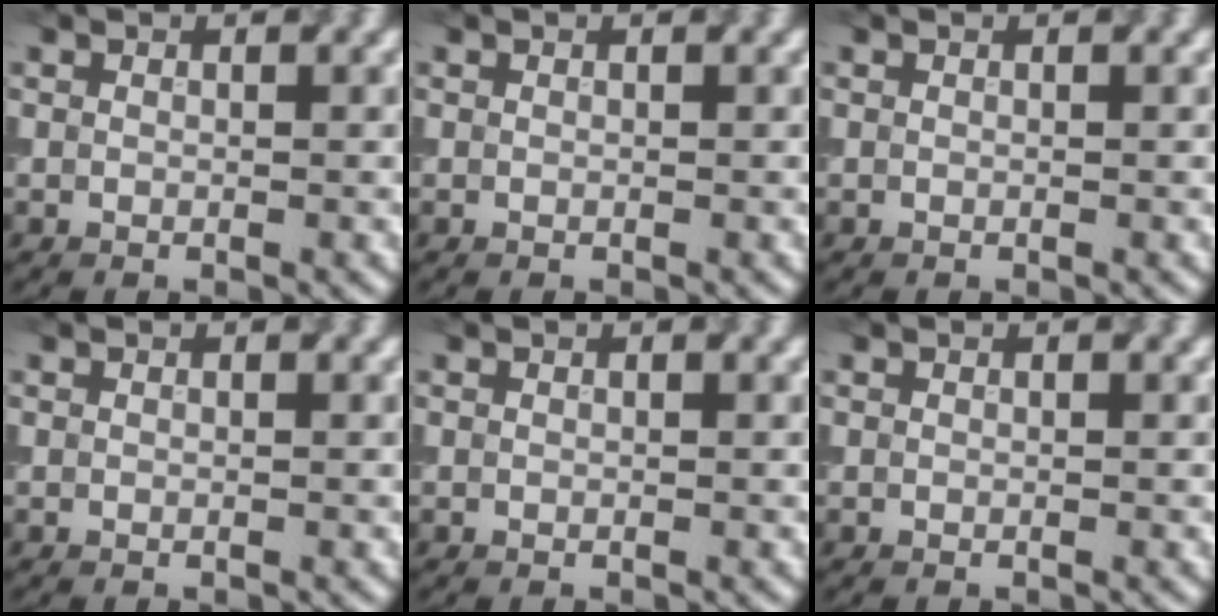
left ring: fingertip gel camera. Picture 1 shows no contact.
{"total": 0.0}
{"total": 0.0}
{"total": 0.0}
{"total": 0.0}
{"total": 0.0}